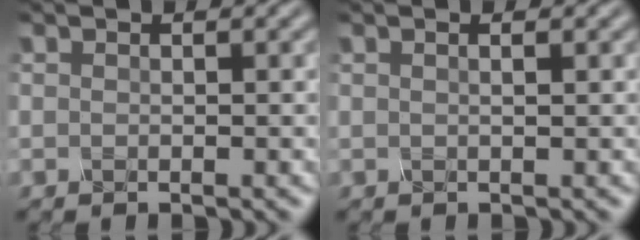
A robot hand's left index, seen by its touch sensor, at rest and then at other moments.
{"total": 1.2, "force": [0.5, 0.4, 1.0], "torque": [-0.006, -0.001, 0.000]}